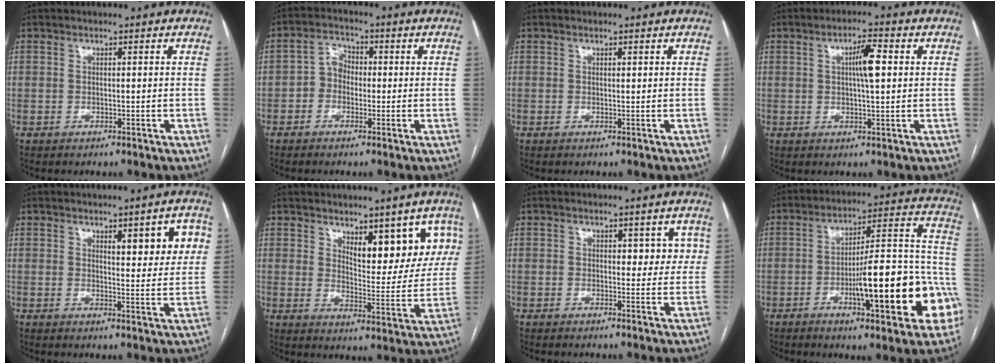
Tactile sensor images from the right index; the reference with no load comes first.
{"total": 3.6, "force": [-0.7, 3.0, 1.8], "torque": [-0.029, 0.019, -0.020]}
{"total": 0.0}
{"total": 5.0, "force": [0.9, 0.6, 4.8], "torque": [-0.087, 0.008, 0.016]}
{"total": 7.5, "force": [3.1, 2.0, 6.6], "torque": [-0.077, 0.003, 0.040]}
{"total": 11.0, "force": [5.7, 4.1, 8.5], "torque": [-0.099, -0.007, 0.087]}
{"total": 3.7, "force": [1.2, 2.3, 2.7], "torque": [-0.019, 0.008, 0.013]}
{"total": 21.5, "force": [-6.7, 3.9, 20.0], "torque": [-0.220, 0.026, -0.085]}